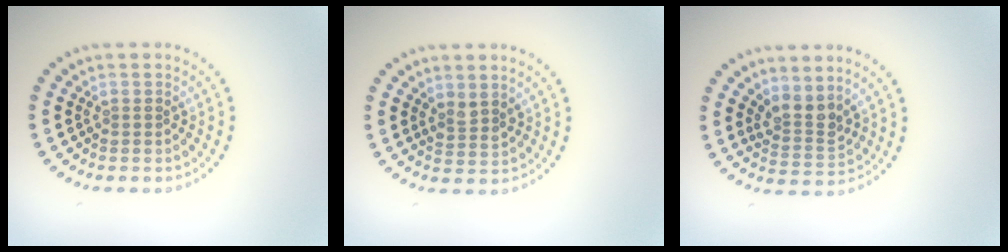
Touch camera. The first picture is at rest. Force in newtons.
{"total": 1.5, "press": 1.2, "slide": 0.9}
{"total": 2.6, "press": 1.9, "slide": 1.8}